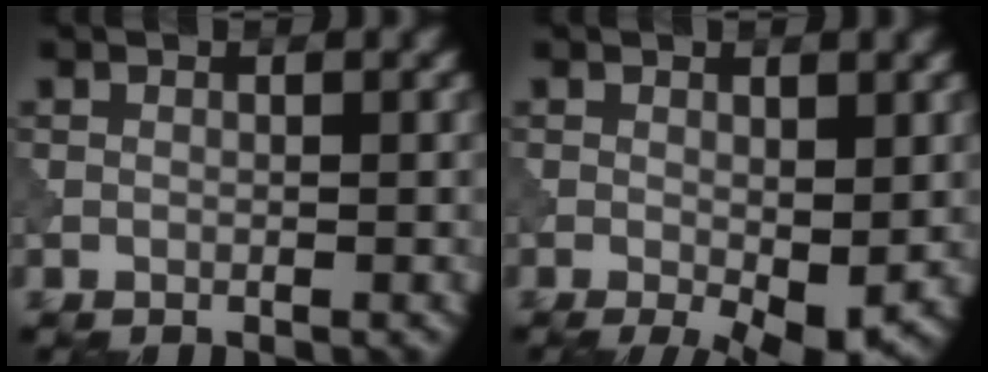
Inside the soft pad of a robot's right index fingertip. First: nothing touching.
{"total": 3.8, "force": [-0.8, 1.3, 3.4], "torque": [-0.050, -0.013, -0.008]}